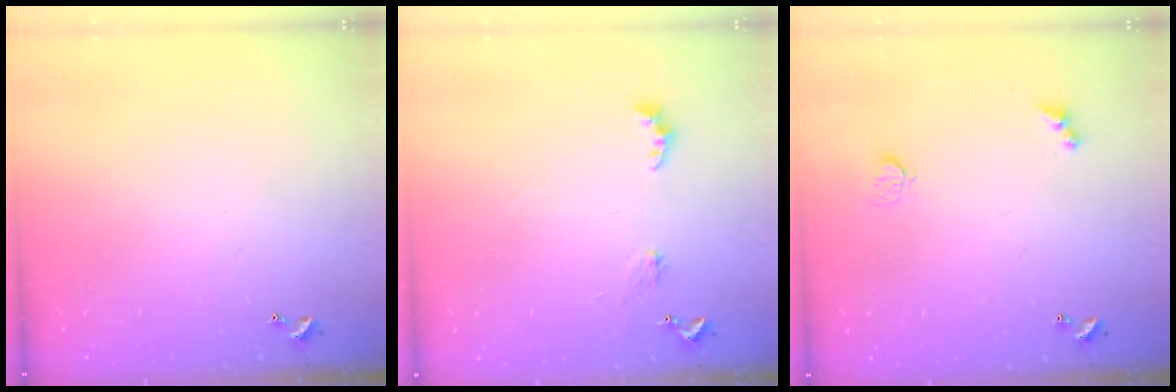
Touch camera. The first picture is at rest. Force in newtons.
{"total": 2.5, "press": 2.5, "slide": 0.5}
{"total": 3.2, "press": 3.2, "slide": 0.3}